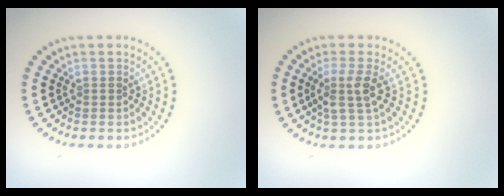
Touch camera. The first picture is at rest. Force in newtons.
{"total": 2.4, "press": 1.9, "slide": 1.5}